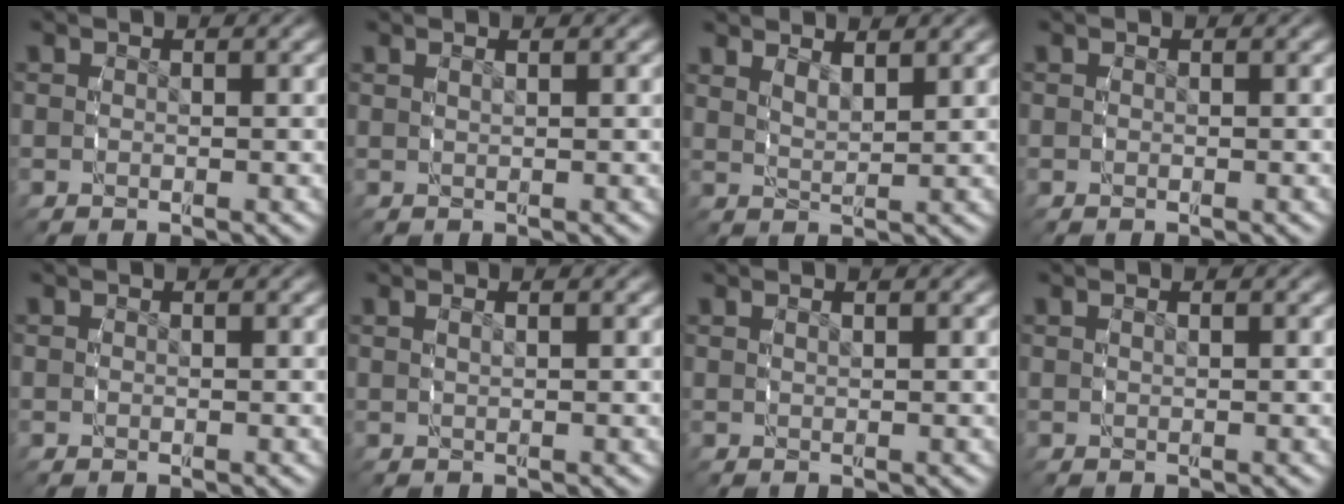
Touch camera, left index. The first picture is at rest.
{"total": 0.9, "force": [0.5, -0.6, 0.5], "torque": [-0.006, 0.001, 0.014]}
{"total": 2.2, "force": [2.0, -0.1, 1.0], "torque": [-0.017, -0.010, 0.042]}
{"total": 0.0}
{"total": 0.0}
{"total": 1.0, "force": [0.4, -0.4, 0.8], "torque": [-0.009, 0.003, 0.012]}
{"total": 0.8, "force": [0.4, -0.5, 0.4], "torque": [-0.005, 0.001, 0.013]}
{"total": 0.7, "force": [0.2, -0.4, 0.5], "torque": [-0.007, 0.001, 0.007]}